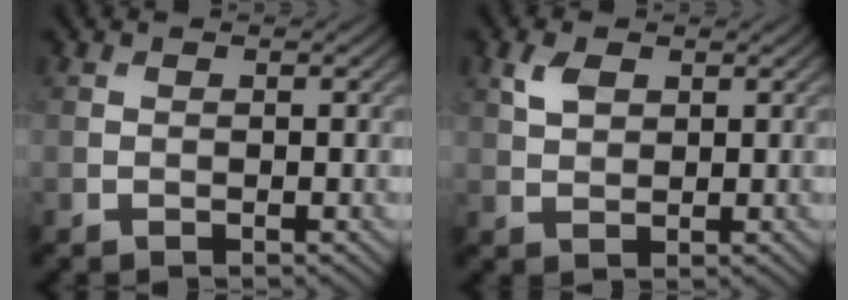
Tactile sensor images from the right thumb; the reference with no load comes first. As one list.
[{"total": 2.9, "force": [1.4, 1.7, 1.9], "torque": [-0.046, 0.003, 0.028]}]